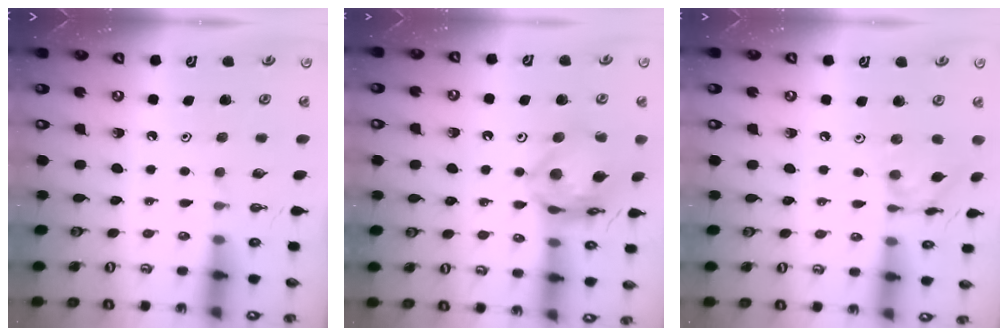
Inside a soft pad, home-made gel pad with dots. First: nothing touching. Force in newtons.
{"total": 14.0, "press": 13.9, "slide": 1.6}
{"total": 10.1, "press": 10.1, "slide": 0.9}